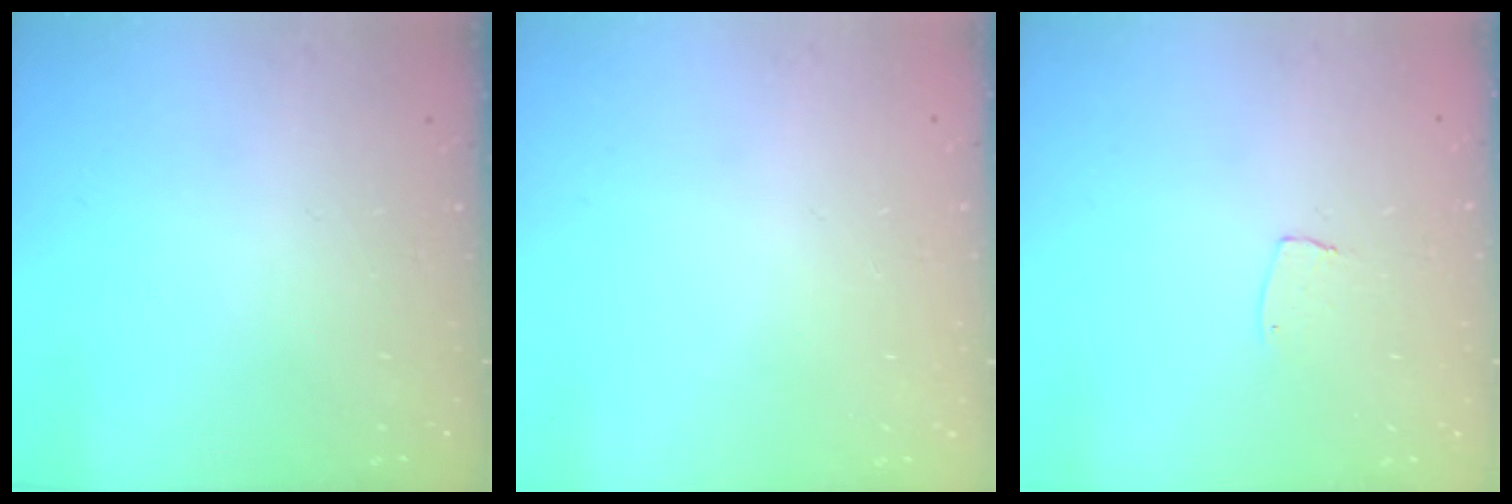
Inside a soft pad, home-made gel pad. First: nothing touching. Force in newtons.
{"total": 0.0}
{"total": 2.6, "press": 2.6, "slide": 0.1}